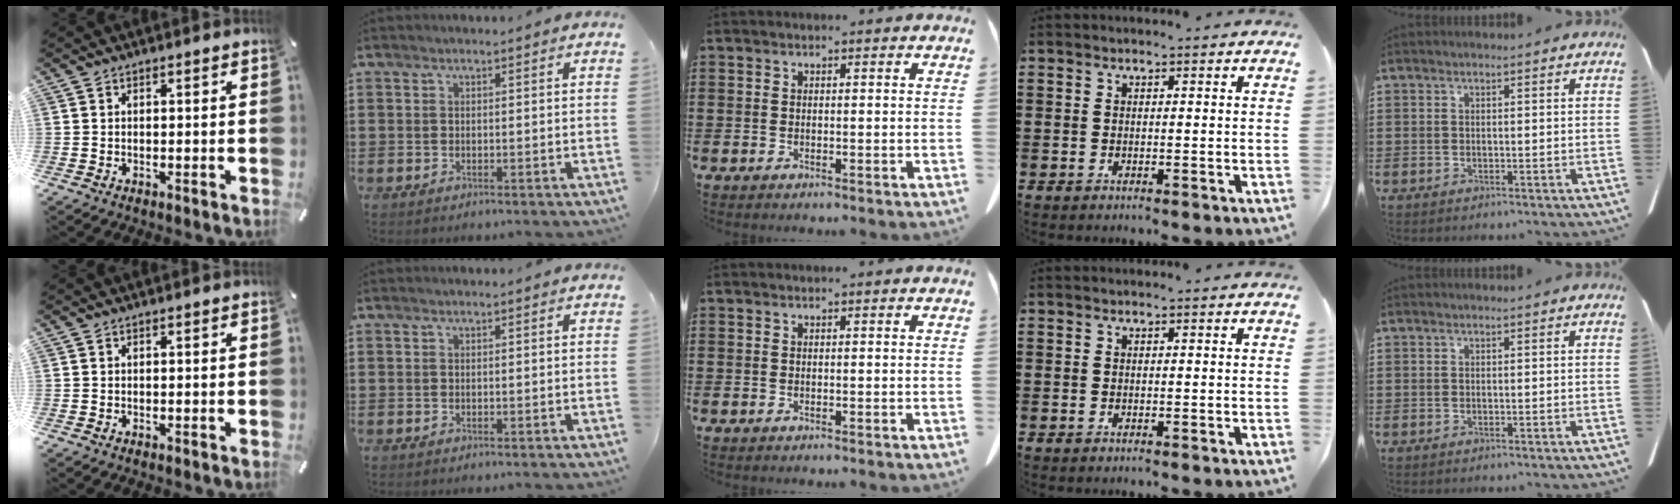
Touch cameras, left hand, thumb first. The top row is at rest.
{}